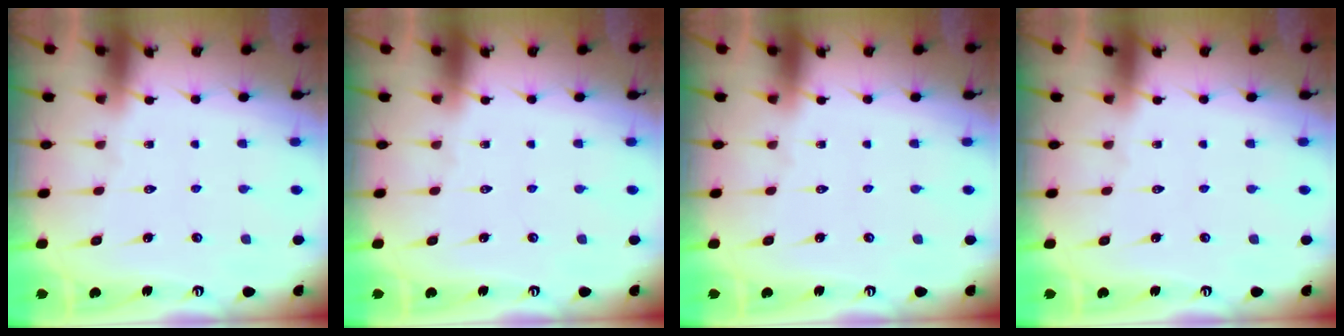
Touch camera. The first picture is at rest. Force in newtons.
{"total": 0.0}
{"total": 0.0}
{"total": 0.0}